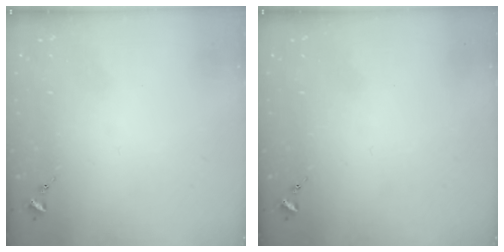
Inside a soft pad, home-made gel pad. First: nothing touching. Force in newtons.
{"total": 0.0}